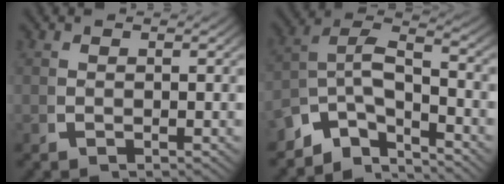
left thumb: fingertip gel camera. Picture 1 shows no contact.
{"total": 9.2, "force": [-2.5, 6.7, 5.8], "torque": [-0.127, -0.040, -0.039]}